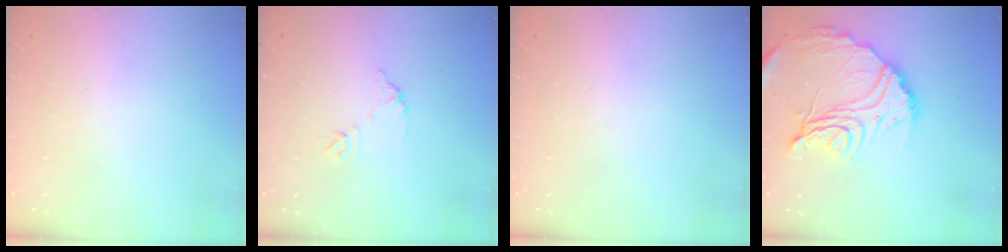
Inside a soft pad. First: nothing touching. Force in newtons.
{"total": 6.5, "press": 6.5, "slide": 0.4}
{"total": 0.0}
{"total": 19.6, "press": 19.5, "slide": 1.7}